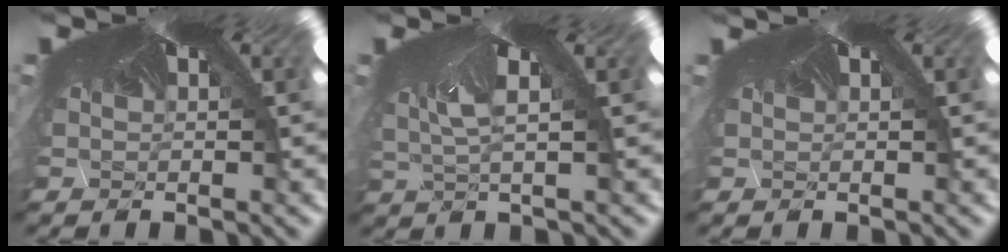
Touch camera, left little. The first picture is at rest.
{"total": 2.2, "force": [-1.9, -1.1, -0.1], "torque": [-0.021, -0.027, -0.006]}
{"total": 0.9, "force": [-0.1, -0.2, -0.8], "torque": [0.013, -0.005, 0.000]}